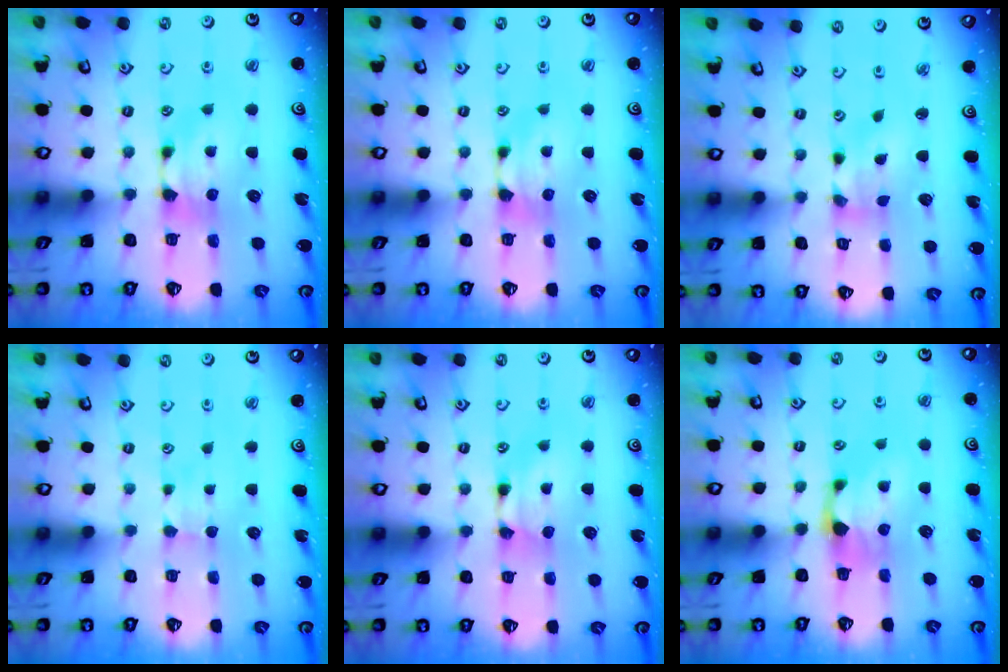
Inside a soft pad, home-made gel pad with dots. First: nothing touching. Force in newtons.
{"total": 0.0}
{"total": 2.0, "press": 1.6, "slide": 1.2}
{"total": 1.9, "press": 1.9, "slide": 0.4}
{"total": 1.7, "press": 1.7, "slide": 0.1}
{"total": 1.2, "press": 0.4, "slide": 1.2}